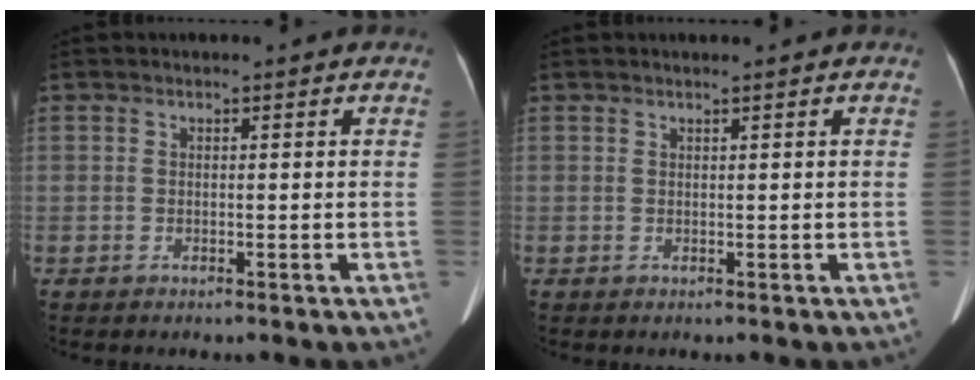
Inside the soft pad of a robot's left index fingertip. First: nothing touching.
{"total": 0.5, "force": [0.4, -0.2, 0.3], "torque": [-0.014, -0.002, 0.015]}